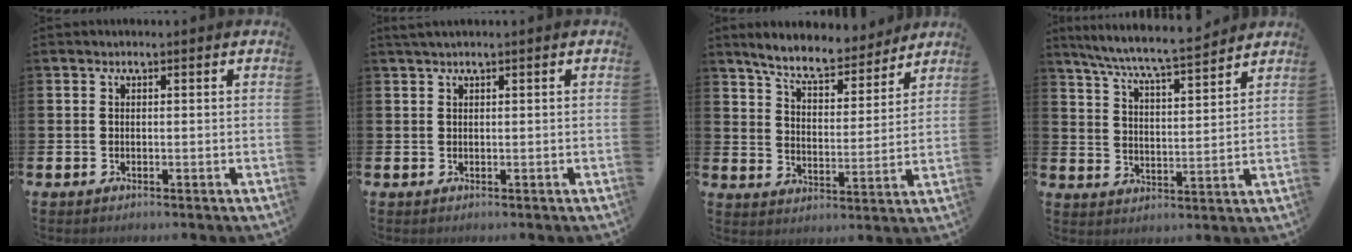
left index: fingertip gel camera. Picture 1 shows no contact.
{"total": 1.2, "force": [0.9, 0.0, 0.7], "torque": [-0.012, 0.003, 0.016]}
{"total": 7.8, "force": [7.2, 1.6, 2.5], "torque": [-0.074, -0.044, 0.124]}
{"total": 7.3, "force": [6.9, 0.0, 2.3], "torque": [-0.074, -0.048, 0.120]}